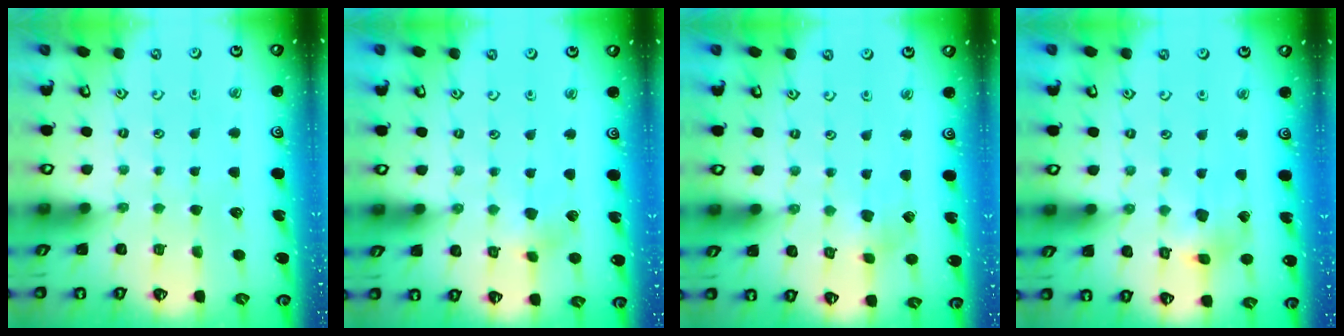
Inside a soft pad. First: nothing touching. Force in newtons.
{"total": 4.0, "press": 4.0, "slide": 0.2}
{"total": 2.6, "press": 2.6, "slide": 0.4}
{"total": 7.8, "press": 7.7, "slide": 1.0}